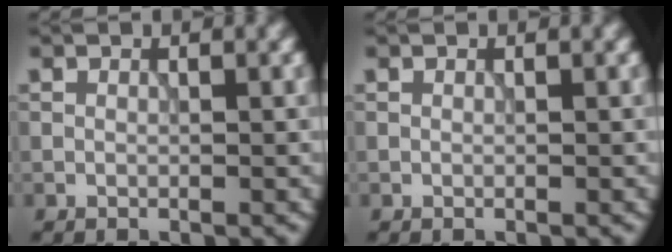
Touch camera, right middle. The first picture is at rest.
{"total": 0.0}